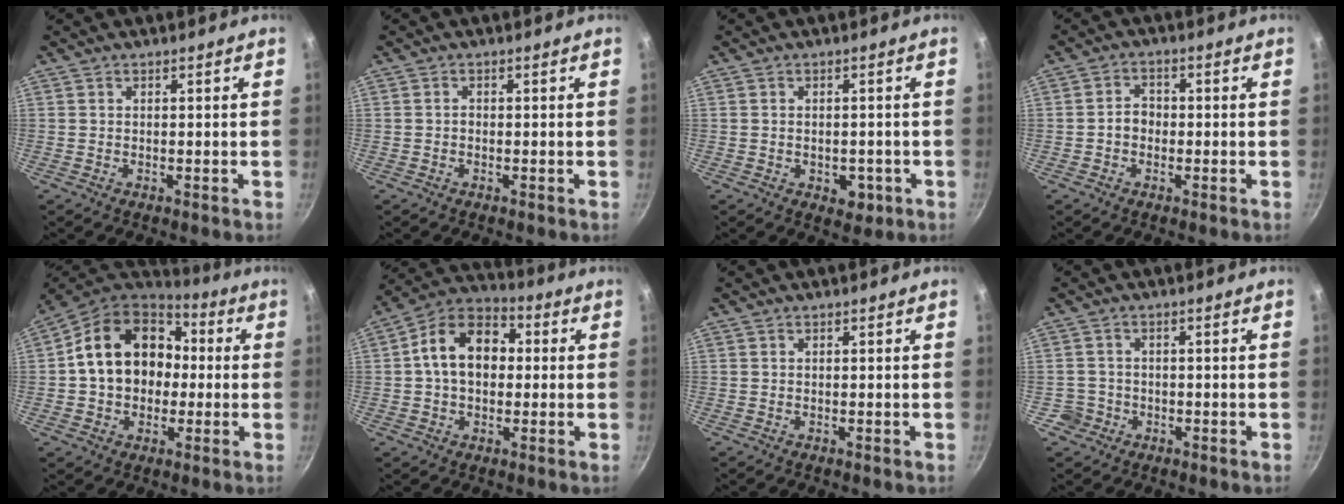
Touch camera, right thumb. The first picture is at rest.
{"total": 0.6, "force": [-0.2, 0.4, 0.3], "torque": [-0.005, 0.004, -0.005]}
{"total": 4.2, "force": [-1.4, 2.8, 2.8], "torque": [-0.024, 0.005, -0.010]}
{"total": 3.2, "force": [-0.7, 2.6, 1.7], "torque": [-0.011, 0.017, -0.015]}
{"total": 18.6, "force": [1.5, 14.5, 11.5], "torque": [-0.170, 0.040, 0.020]}
{"total": 13.3, "force": [1.1, 9.5, 9.2], "torque": [-0.116, 0.032, -0.002]}
{"total": 0.0}
{"total": 3.2, "force": [-1.2, 2.9, 0.1], "torque": [0.017, 0.026, -0.018]}